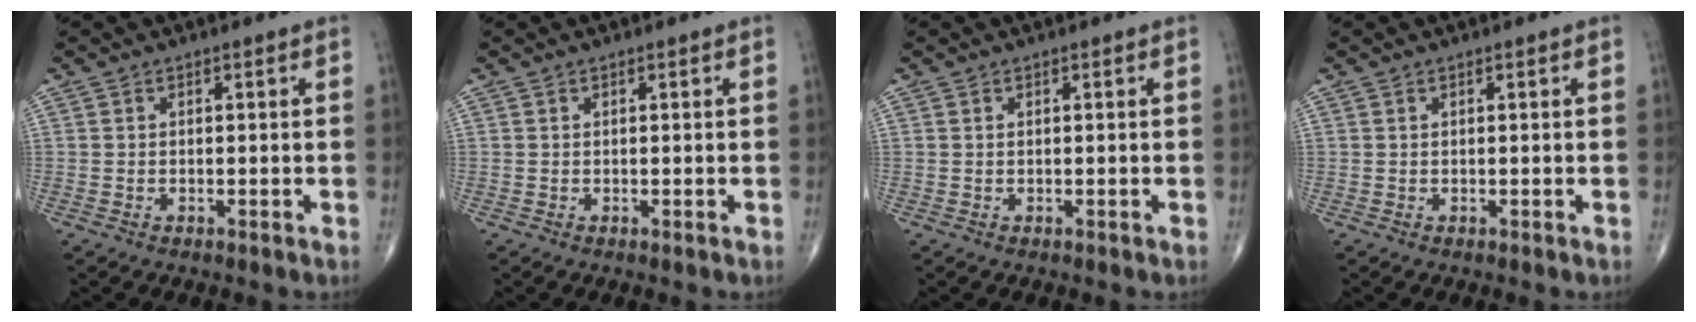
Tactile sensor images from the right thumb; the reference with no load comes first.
{"total": 0.0}
{"total": 0.0}
{"total": 0.0}